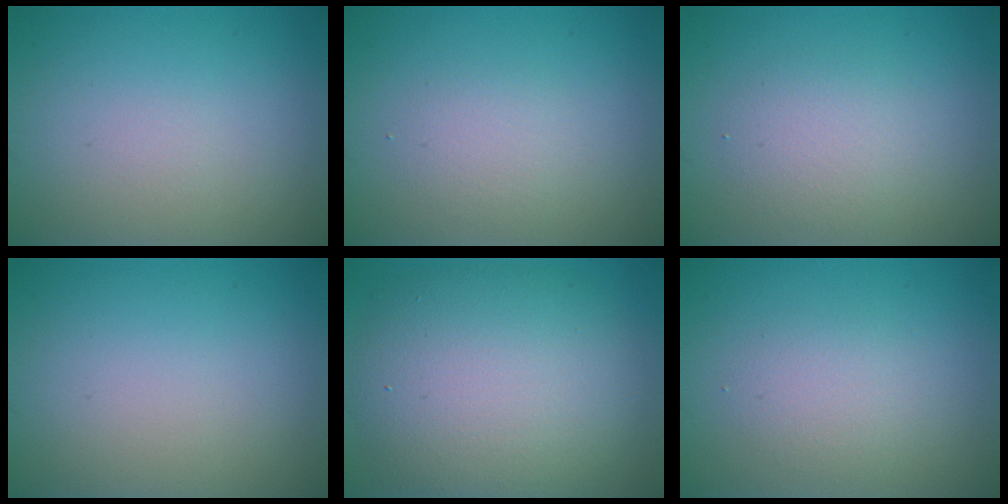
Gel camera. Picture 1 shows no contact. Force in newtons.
{"total": 1.6, "press": 1.6, "slide": 0.1}
{"total": 2.5, "press": 2.5, "slide": 0.2}
{"total": 0.0}
{"total": 9.7, "press": 9.7, "slide": 0.6}
{"total": 1.8, "press": 1.8, "slide": 0.0}